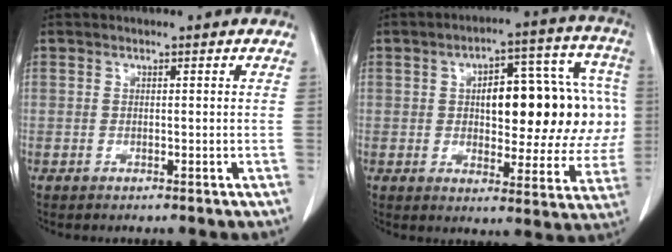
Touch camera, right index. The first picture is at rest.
{"total": 18.5, "force": [1.8, 7.8, 16.7], "torque": [-0.210, 0.043, 0.032]}